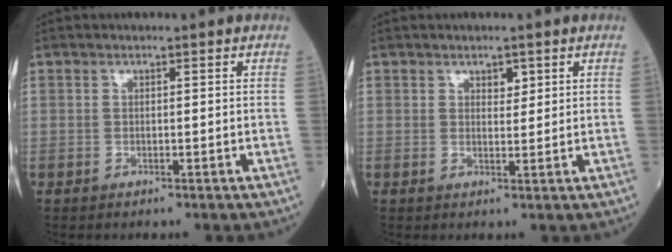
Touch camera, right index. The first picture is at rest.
{"total": 1.9, "force": [1.3, 1.0, 1.0], "torque": [-0.010, 0.004, 0.023]}